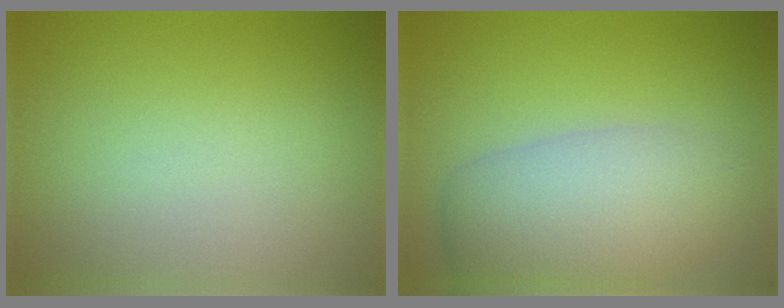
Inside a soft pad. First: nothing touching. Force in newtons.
{"total": 6.6, "press": 6.6, "slide": 0.3}